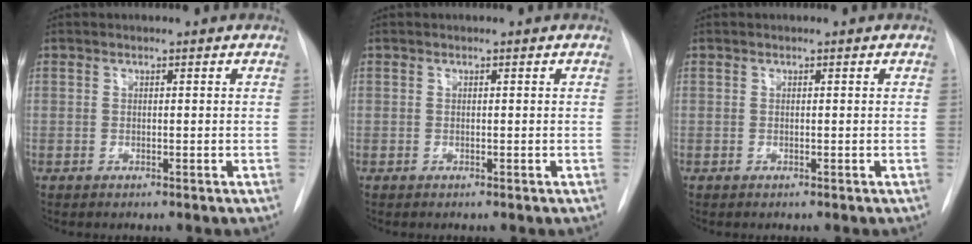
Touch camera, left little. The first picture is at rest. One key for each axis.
{"total": 0.0}
{"total": 0.0}